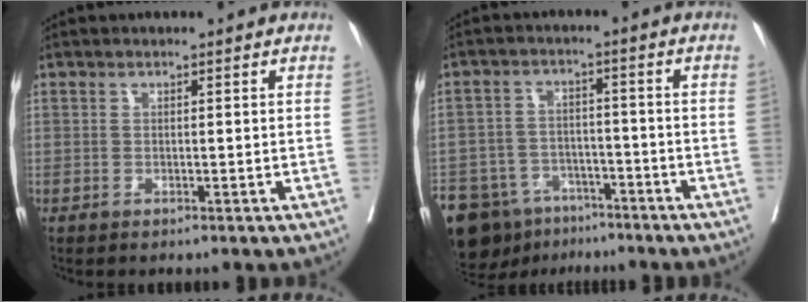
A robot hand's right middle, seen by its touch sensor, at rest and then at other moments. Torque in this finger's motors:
{"motor_torque": [0.52, -0.19, 1.05, 0.21]}